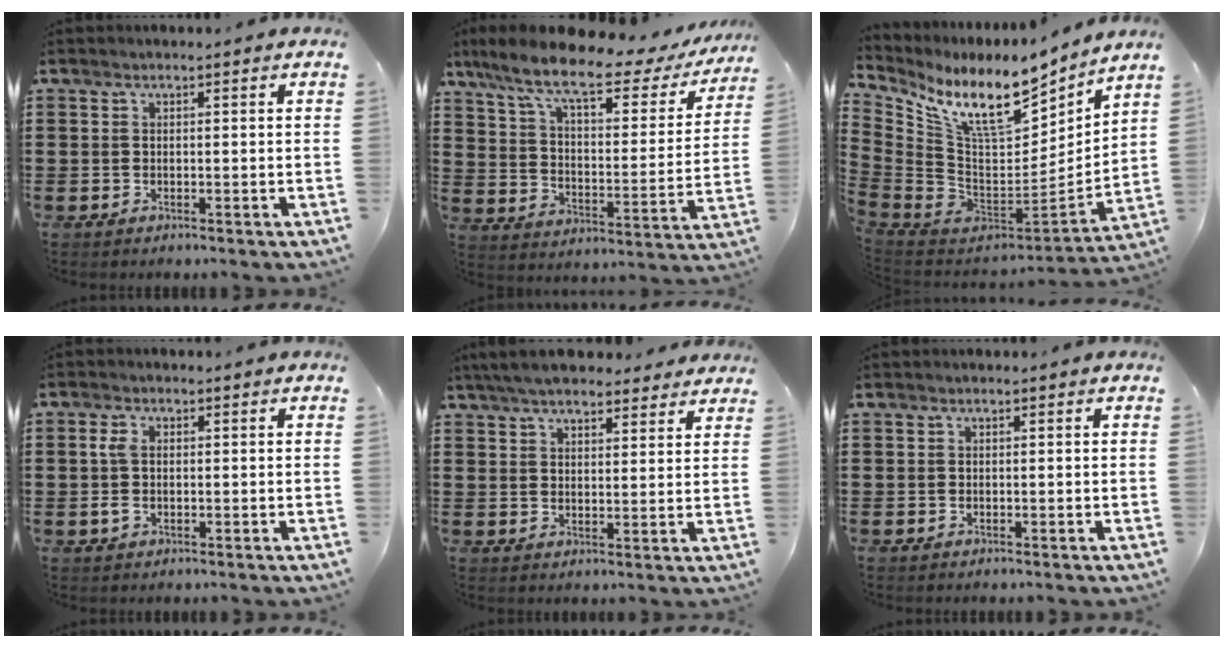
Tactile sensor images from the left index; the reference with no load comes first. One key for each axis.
{"total": 11.0, "fx": 8.2, "fy": 2.1, "fz": 7.1, "tx": -0.167, "ty": -0.035, "tz": 0.135}
{"total": 13.2, "fx": 8.9, "fy": 4.2, "fz": 8.8, "tx": -0.180, "ty": -0.069, "tz": 0.151}
{"total": 2.9, "fx": -0.1, "fy": 1.7, "fz": 2.3, "tx": -0.063, "ty": 0.000, "tz": -0.007}
{"total": 5.7, "fx": 5.2, "fy": 1.2, "fz": 2.0, "tx": -0.055, "ty": -0.008, "tz": 0.097}
{"total": 0.0}